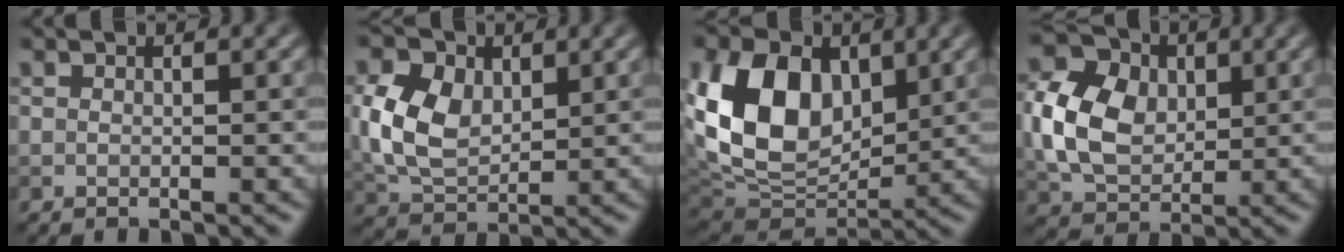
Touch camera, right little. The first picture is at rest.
{"total": 6.5, "force": [1.2, 4.6, 4.5], "torque": [-0.106, 0.005, 0.021]}
{"total": 12.0, "force": [2.8, 8.4, 8.0], "torque": [-0.175, -0.001, 0.048]}
{"total": 7.7, "force": [0.6, 5.8, 5.1], "torque": [-0.118, 0.008, 0.006]}